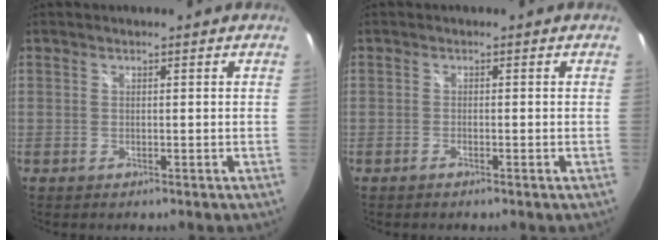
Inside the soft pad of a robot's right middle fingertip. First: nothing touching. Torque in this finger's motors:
{"motor_torque": [-0.06, 0.04, -0.05, 0.00]}